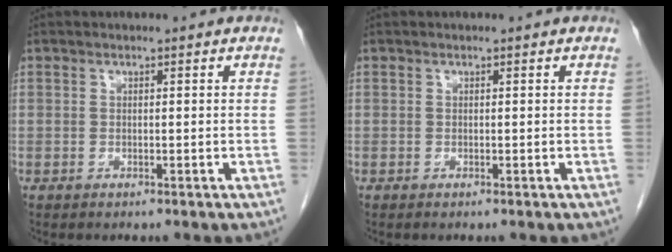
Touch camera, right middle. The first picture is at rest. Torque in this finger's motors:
{"motor_torque": [-0.23, -0.15, -0.01, -0.01]}